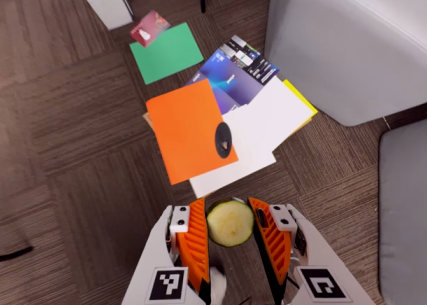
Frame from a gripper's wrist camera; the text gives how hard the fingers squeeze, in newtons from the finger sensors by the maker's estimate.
{"total": 11.3, "left": 11.6, "right": 10.9}